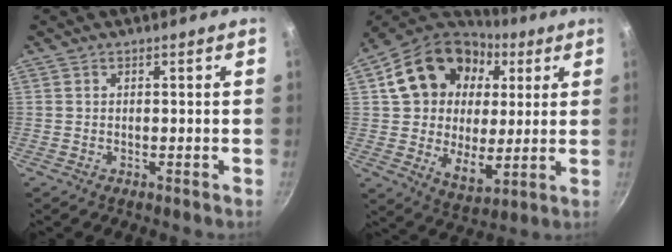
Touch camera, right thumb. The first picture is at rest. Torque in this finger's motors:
{"motor_torque": [0.07, 3.67, 1.03, -0.47, 0.40]}